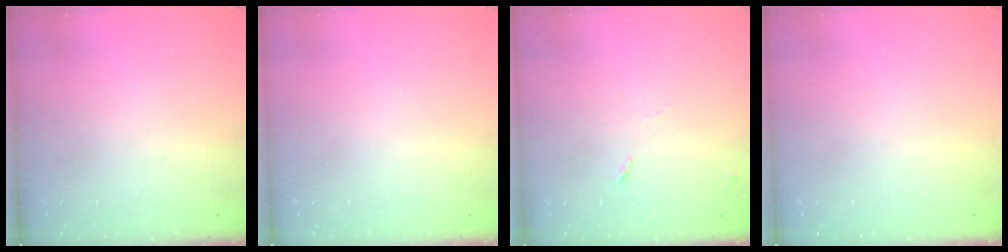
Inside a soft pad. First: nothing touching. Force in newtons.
{"total": 0.0}
{"total": 7.4, "press": 7.4, "slide": 0.7}
{"total": 0.0}